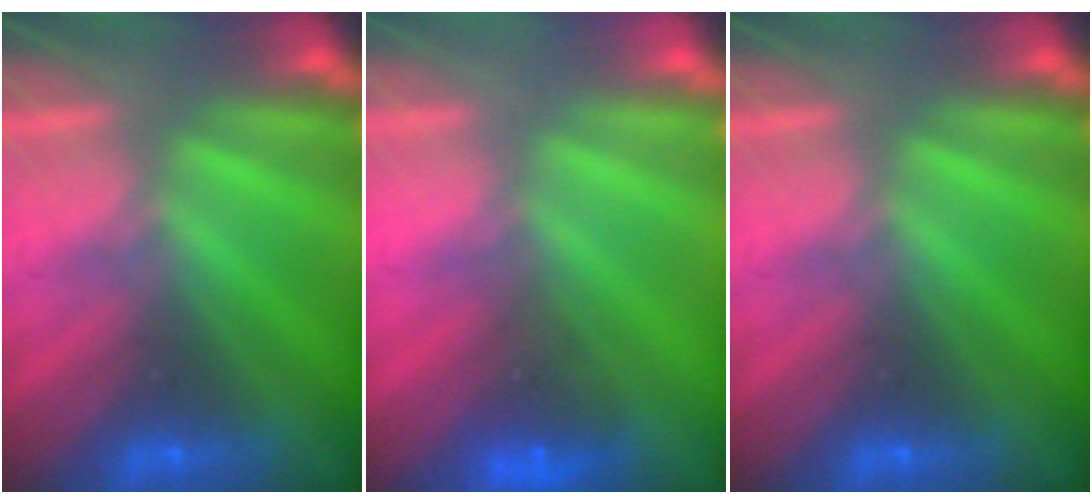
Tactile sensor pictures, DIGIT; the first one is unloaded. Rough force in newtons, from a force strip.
{"total": 4.6}
{"total": 0.0}